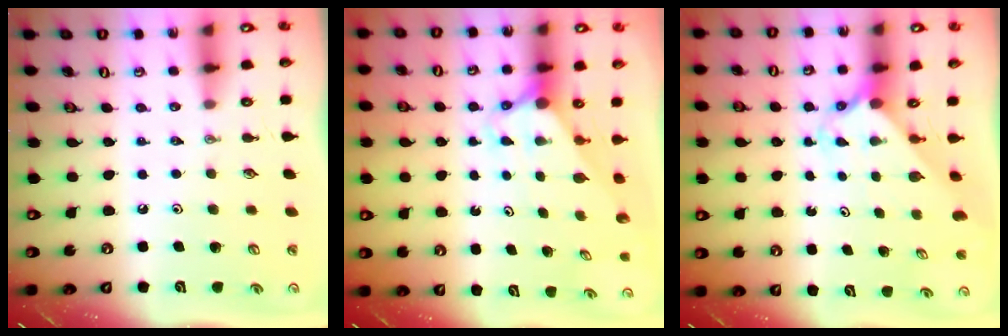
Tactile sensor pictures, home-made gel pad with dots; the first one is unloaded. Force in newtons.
{"total": 2.7, "press": 2.7, "slide": 0.0}
{"total": 2.4, "press": 2.4, "slide": 0.2}